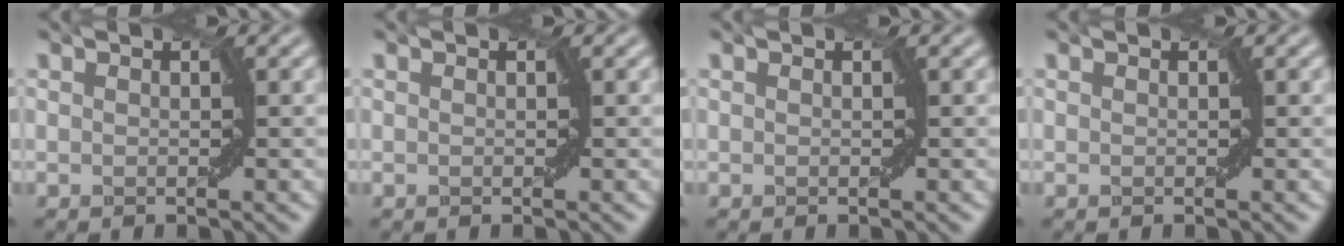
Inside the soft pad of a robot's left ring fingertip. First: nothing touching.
{"total": 0.0}
{"total": 0.0}
{"total": 0.0}